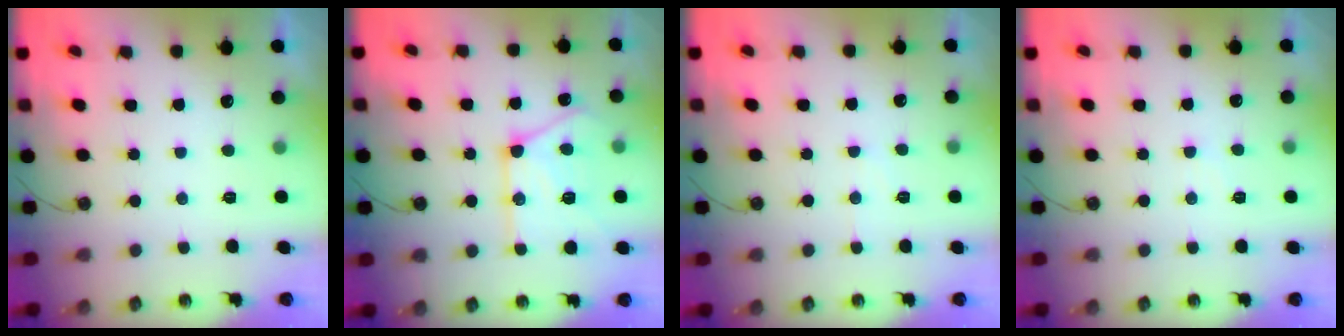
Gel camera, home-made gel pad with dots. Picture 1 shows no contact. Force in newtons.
{"total": 17.7, "press": 17.7, "slide": 1.3}
{"total": 4.7, "press": 4.7, "slide": 0.7}
{"total": 5.5, "press": 5.5, "slide": 0.8}